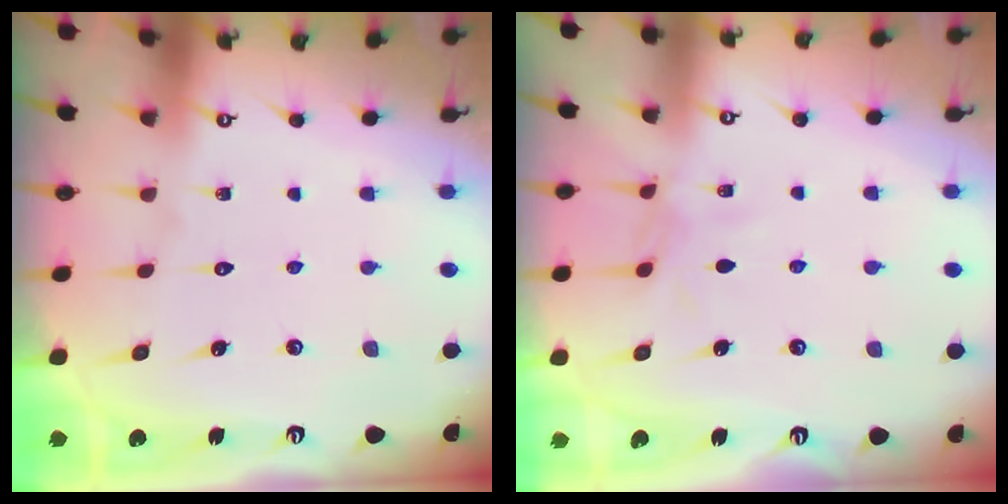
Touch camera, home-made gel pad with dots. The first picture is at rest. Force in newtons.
{"total": 4.7, "press": 4.7, "slide": 0.2}